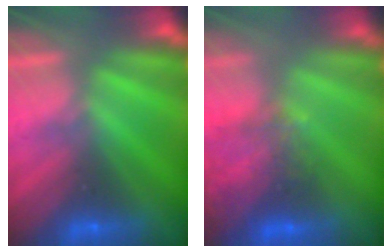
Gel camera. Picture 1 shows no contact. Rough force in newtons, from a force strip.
{"total": 7.7}